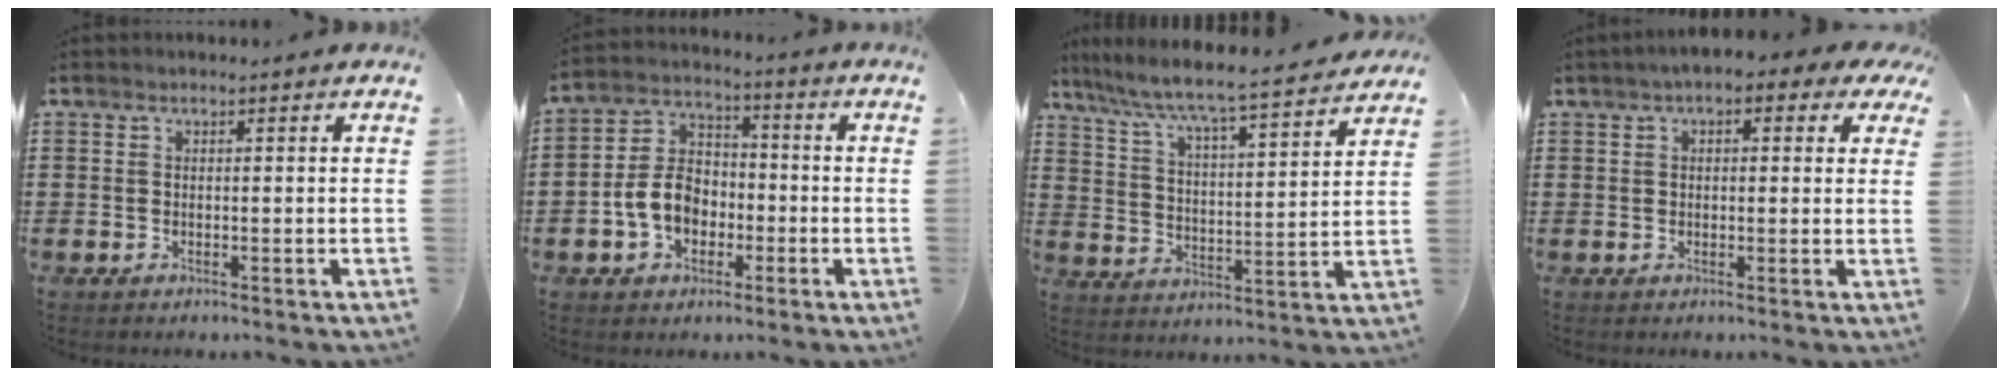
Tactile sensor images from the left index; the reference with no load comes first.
{"total": 7.6, "force": [-2.4, 5.7, 4.4], "torque": [-0.111, 0.013, -0.051]}
{"total": 5.8, "force": [5.2, -0.3, 2.4], "torque": [-0.071, -0.043, 0.079]}
{"total": 3.2, "force": [1.7, 1.4, 2.3], "torque": [-0.051, 0.005, 0.027]}